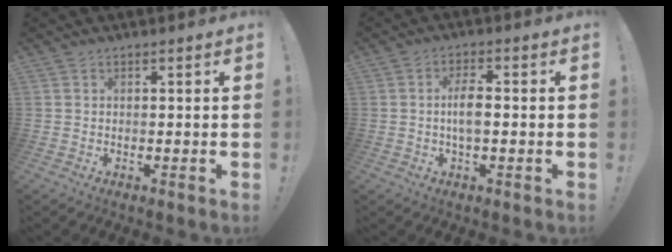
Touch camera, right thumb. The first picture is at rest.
{"total": 5.7, "force": [-0.4, 1.9, 5.4], "torque": [-0.103, 0.001, -0.012]}